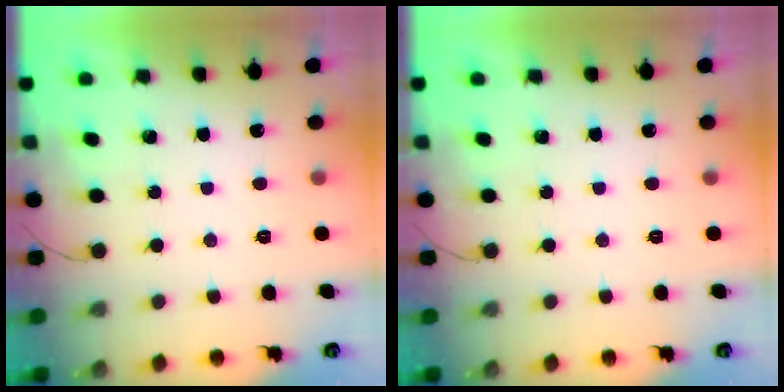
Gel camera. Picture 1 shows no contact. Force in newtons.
{"total": 0.0}